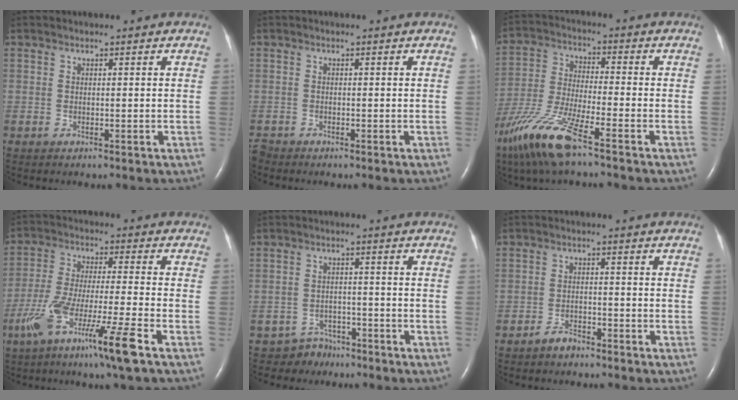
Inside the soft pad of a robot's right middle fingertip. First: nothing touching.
{"total": 1.2, "force": [-1.2, 0.1, -0.1], "torque": [0.004, -0.006, -0.020]}
{"total": 12.5, "force": [-8.4, 0.8, 9.1], "torque": [-0.205, -0.034, -0.164]}
{"total": 12.6, "force": [-7.0, -0.7, 10.5], "torque": [-0.209, -0.029, -0.129]}
{"total": 3.7, "force": [-3.0, 2.0, -0.9], "torque": [0.012, 0.005, -0.048]}
{"total": 2.4, "force": [-2.1, 0.9, 0.7], "torque": [-0.020, 0.001, -0.036]}